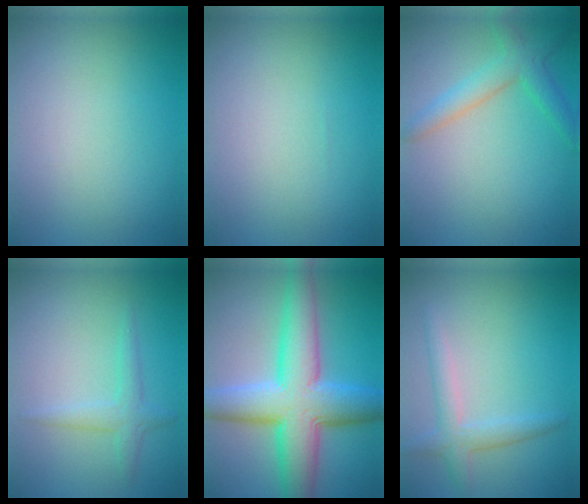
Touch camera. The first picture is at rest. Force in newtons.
{"total": 0.0}
{"total": 3.3, "press": 3.3, "slide": 0.2}
{"total": 1.8, "press": 1.7, "slide": 0.1}
{"total": 10.1, "press": 10.1, "slide": 0.3}
{"total": 2.7, "press": 2.7, "slide": 0.1}